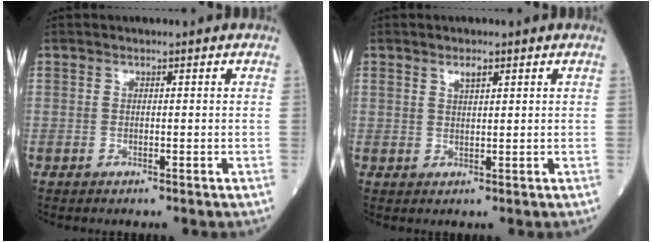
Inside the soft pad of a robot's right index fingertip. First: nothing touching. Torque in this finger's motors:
{"motor_torque": [-0.01, 0.05, 0.00, 0.04]}